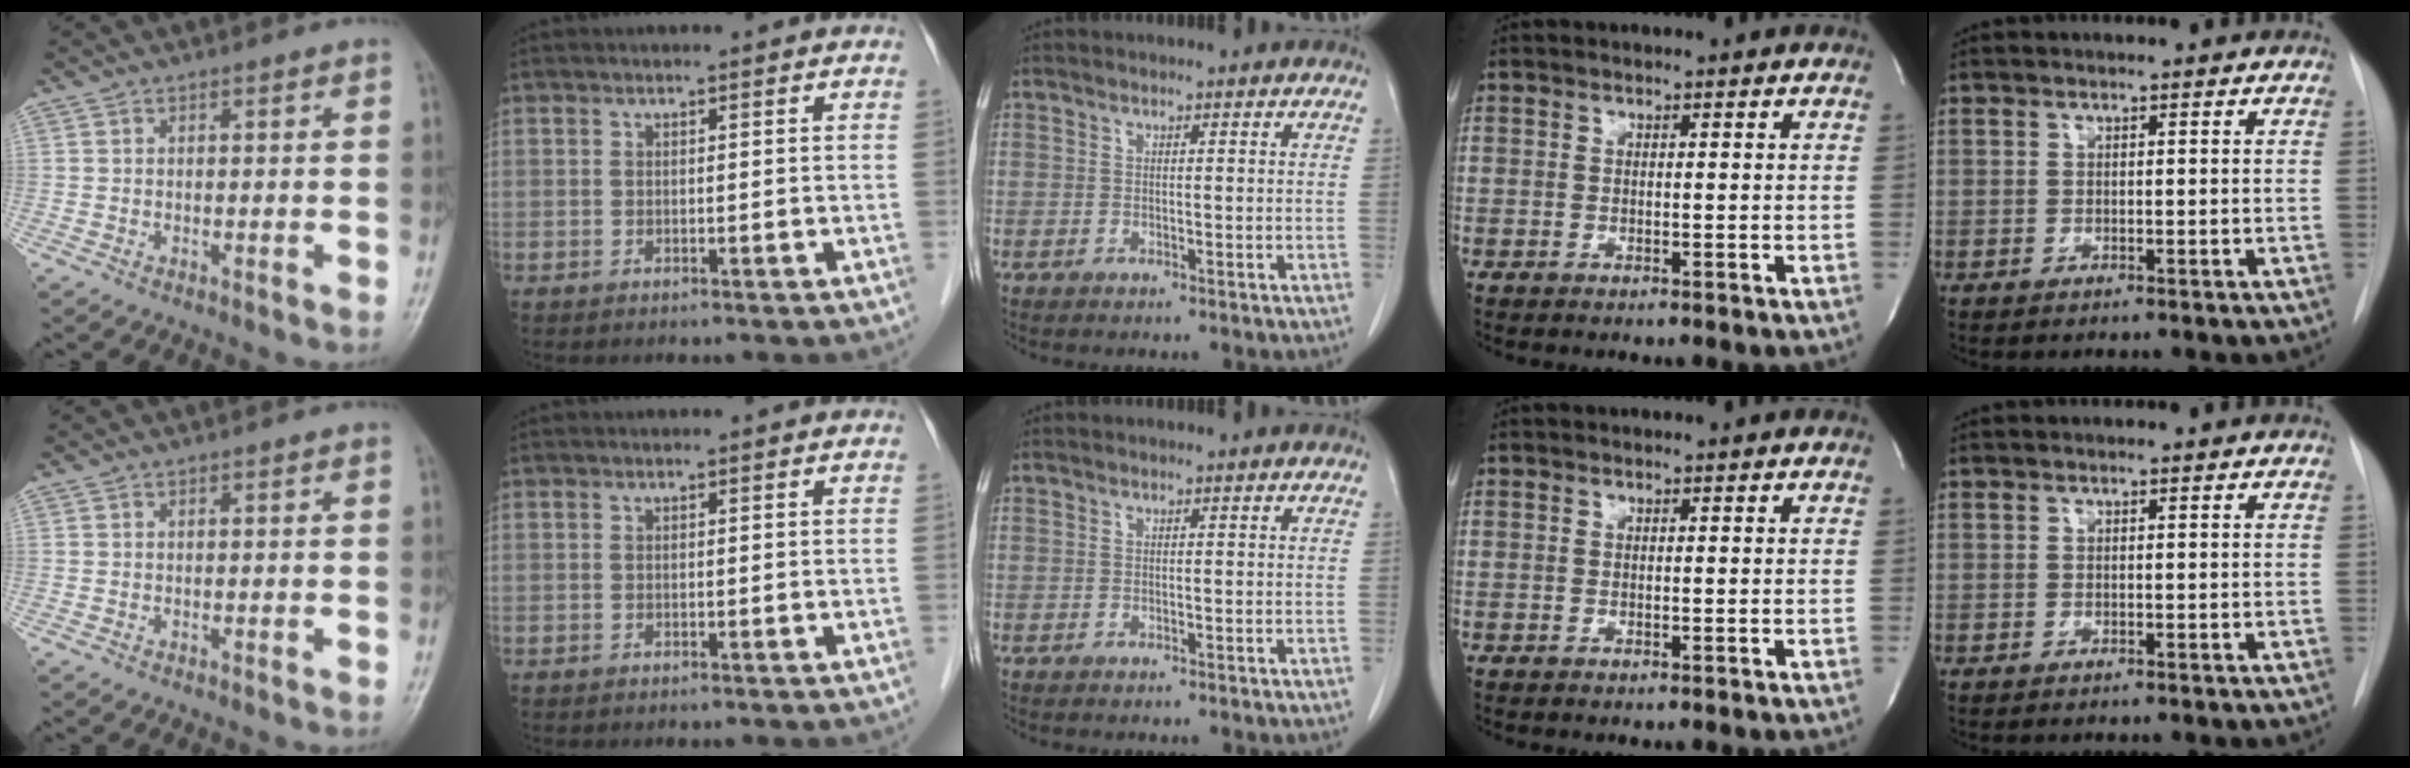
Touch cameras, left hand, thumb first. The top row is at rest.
{}